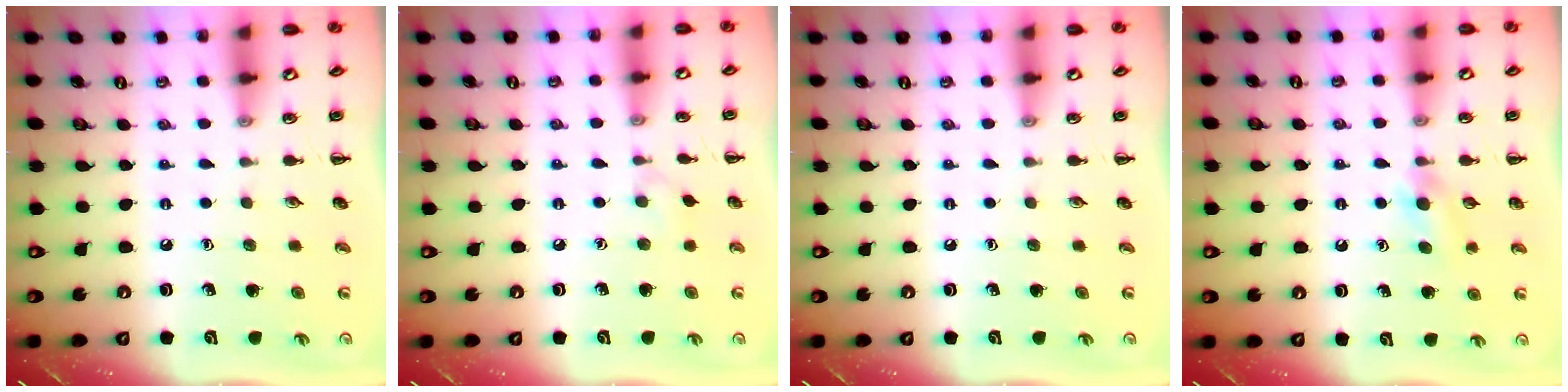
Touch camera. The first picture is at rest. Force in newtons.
{"total": 3.4, "press": 3.1, "slide": 1.2}
{"total": 0.0}
{"total": 5.9, "press": 5.6, "slide": 1.9}